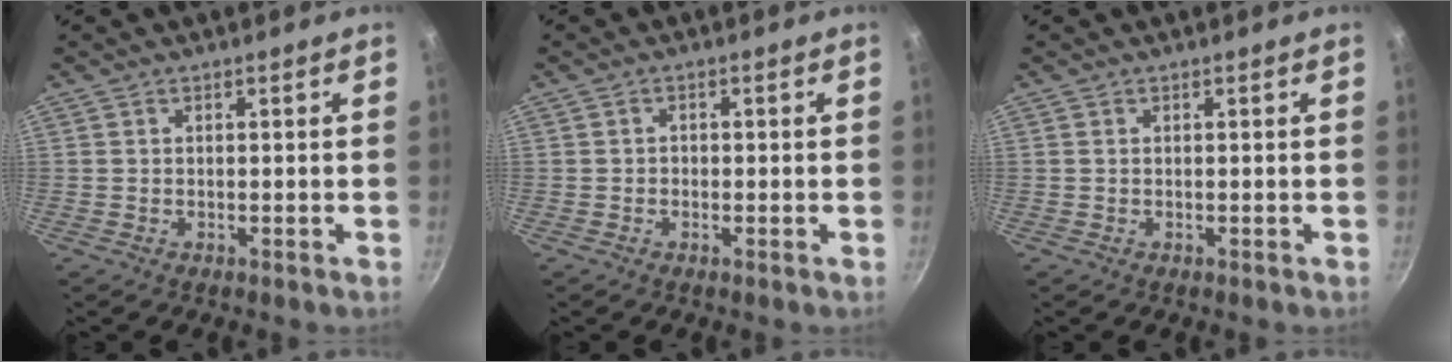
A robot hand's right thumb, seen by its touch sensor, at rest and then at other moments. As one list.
[{"total": 0.9, "force": [-0.4, 0.8, 0.3], "torque": [-0.004, 0.003, -0.009]}, {"total": 0.0}]